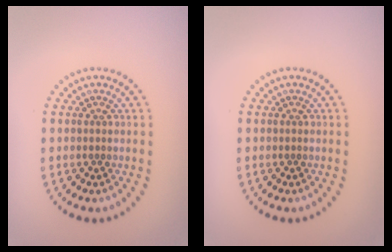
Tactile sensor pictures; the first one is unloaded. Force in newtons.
{"total": 0.0}